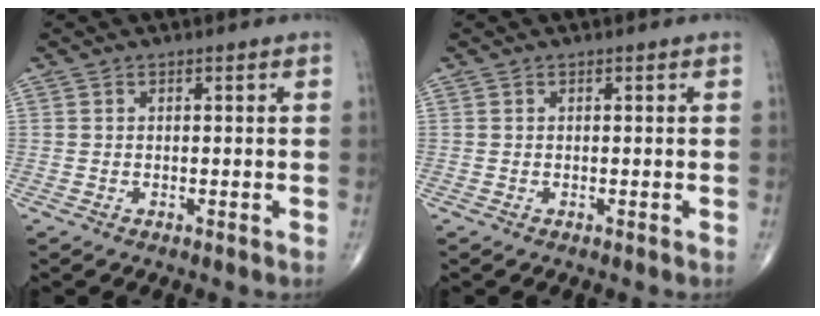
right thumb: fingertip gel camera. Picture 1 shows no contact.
{"total": 0.0}